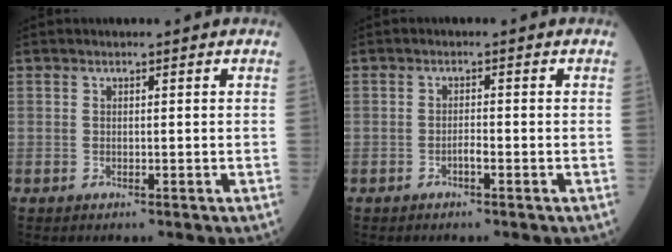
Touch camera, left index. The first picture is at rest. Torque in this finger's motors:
{"motor_torque": [0.31, 0.20, 0.00, 0.00]}